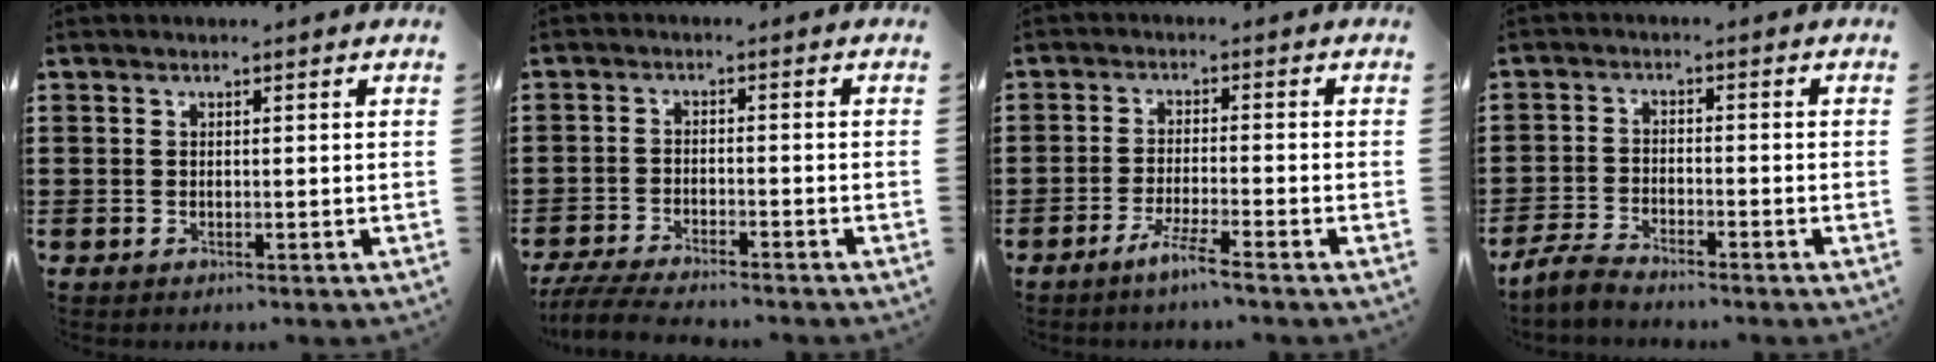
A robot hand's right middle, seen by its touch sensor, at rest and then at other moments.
{"total": 4.6, "force": [-4.3, 0.1, 1.5], "torque": [-0.045, -0.014, -0.091]}
{"total": 3.9, "force": [-3.0, -0.2, 2.6], "torque": [-0.048, -0.003, -0.055]}
{"total": 3.4, "force": [-3.1, 0.4, 1.2], "torque": [-0.043, 0.000, -0.070]}